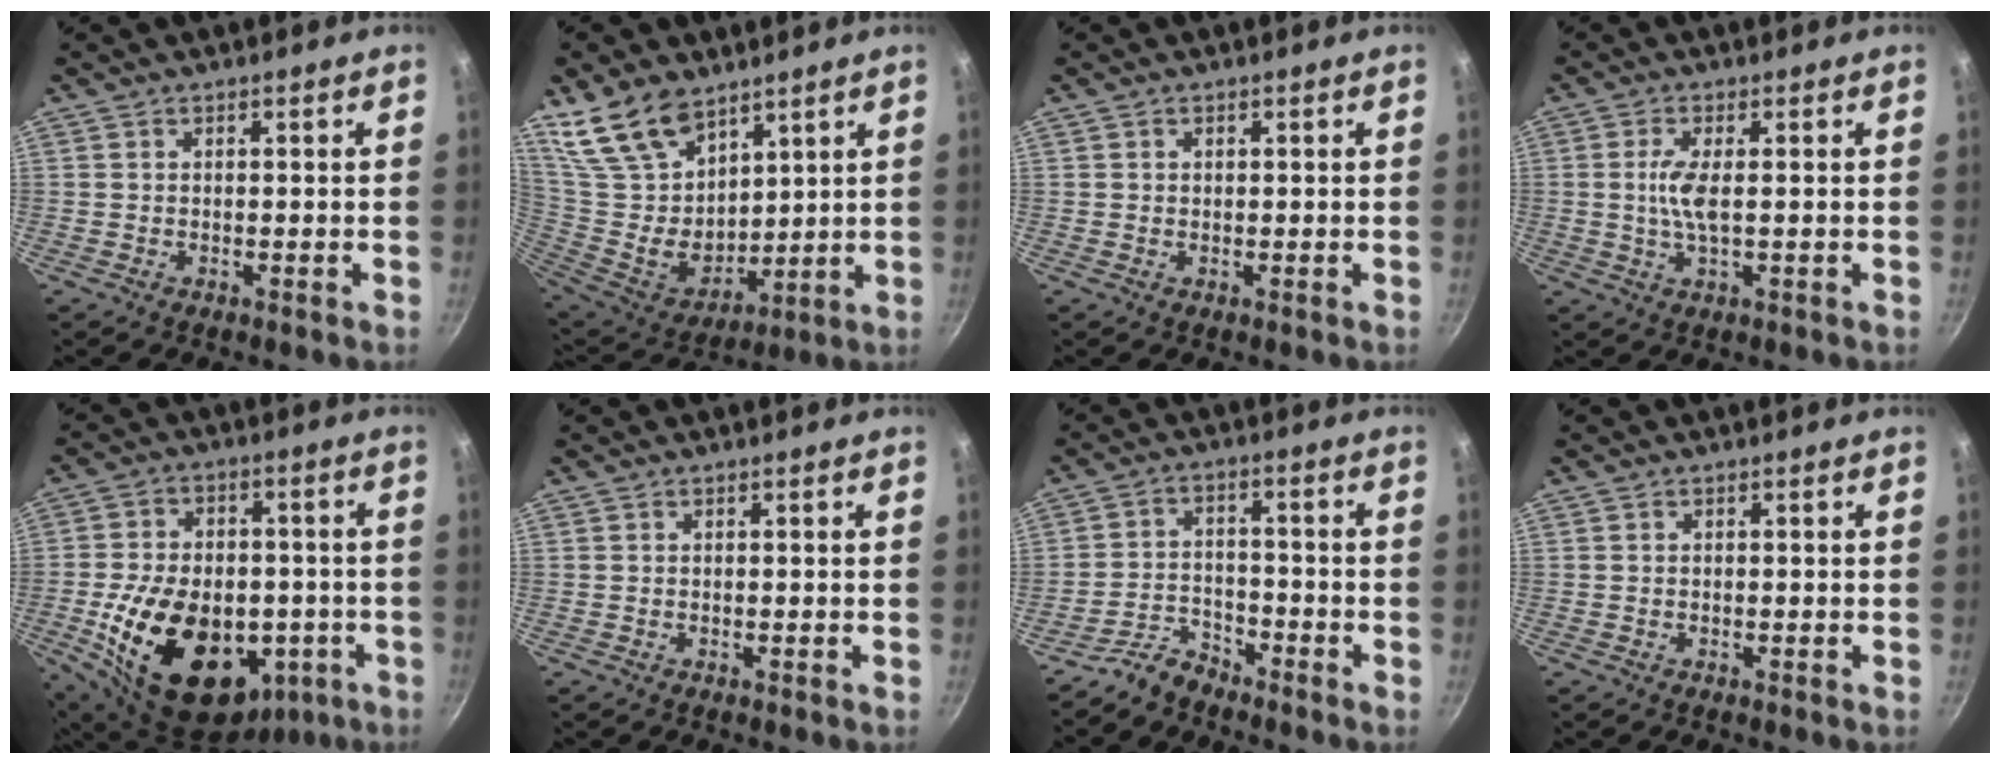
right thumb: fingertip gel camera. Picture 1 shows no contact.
{"total": 17.8, "force": [11.7, 10.4, 8.4], "torque": [-0.127, -0.066, 0.241]}
{"total": 0.5, "force": [0.2, 0.5, 0.1], "torque": [0.000, 0.002, 0.003]}
{"total": 4.9, "force": [0.3, 1.4, 4.7], "torque": [-0.108, 0.000, 0.005]}
{"total": 24.9, "force": [-6.3, 16.6, 17.3], "torque": [-0.281, 0.026, -0.078]}
{"total": 0.0}
{"total": 3.7, "force": [-3.3, 1.4, 0.5], "torque": [-0.006, 0.038, -0.064]}
{"total": 0.0}